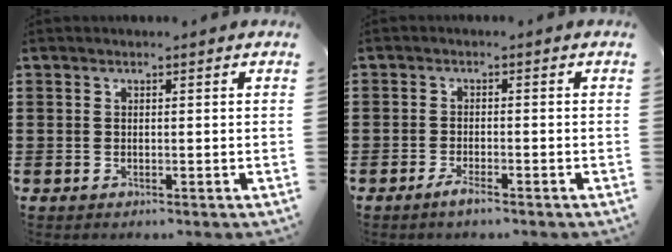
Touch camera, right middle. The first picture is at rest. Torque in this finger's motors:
{"motor_torque": [1.18, -0.91, 0.03, 0.07]}